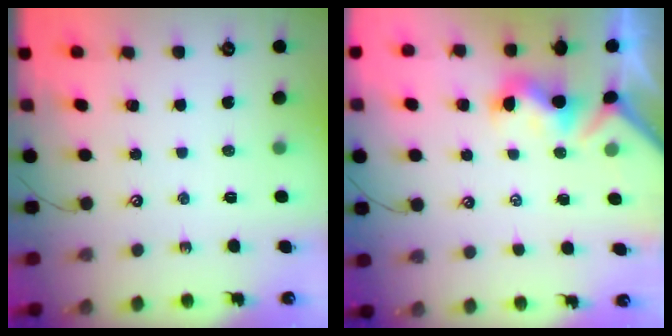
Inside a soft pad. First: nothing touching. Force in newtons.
{"total": 1.5, "press": 1.3, "slide": 0.8}